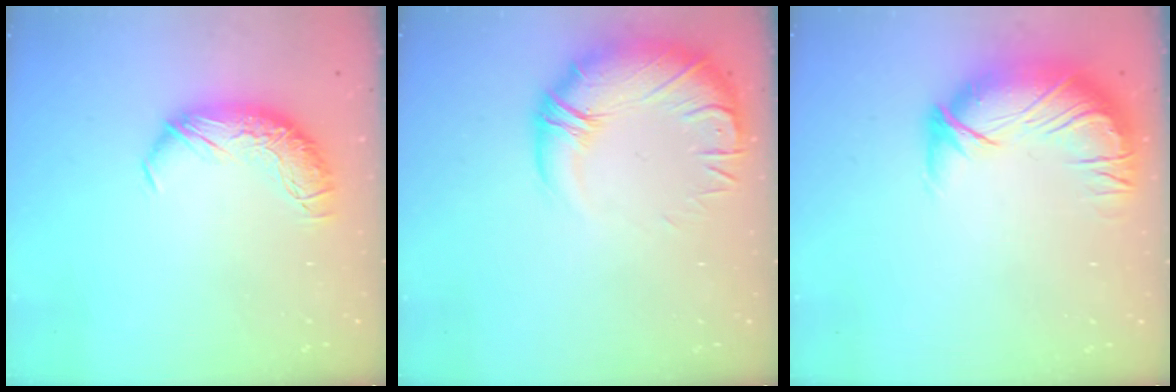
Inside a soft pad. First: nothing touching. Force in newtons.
{"total": 3.2, "press": 1.0, "slide": 3.0}
{"total": 2.8, "press": 0.4, "slide": 2.8}